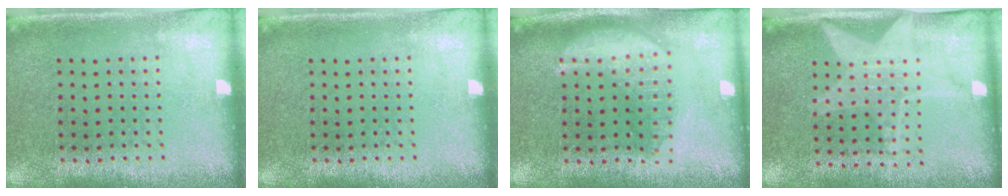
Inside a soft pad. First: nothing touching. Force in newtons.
{"total": 0.0}
{"total": 2.8, "press": 2.8, "slide": 0.3}
{"total": 1.8, "press": 1.5, "slide": 1.0}